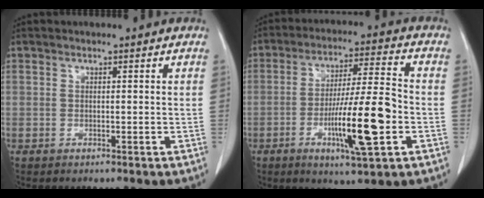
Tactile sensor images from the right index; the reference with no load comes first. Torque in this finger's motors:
{"motor_torque": [1.36, -0.78, 0.76, 0.21]}